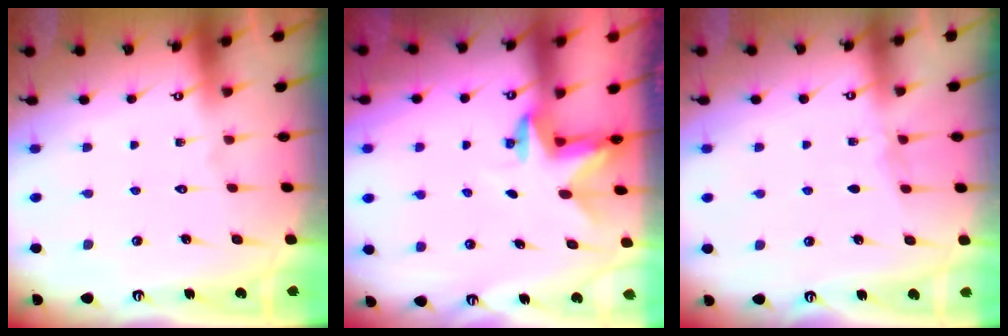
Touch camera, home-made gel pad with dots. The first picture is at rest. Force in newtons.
{"total": 2.4, "press": 2.3, "slide": 0.4}
{"total": 2.4, "press": 2.4, "slide": 0.3}